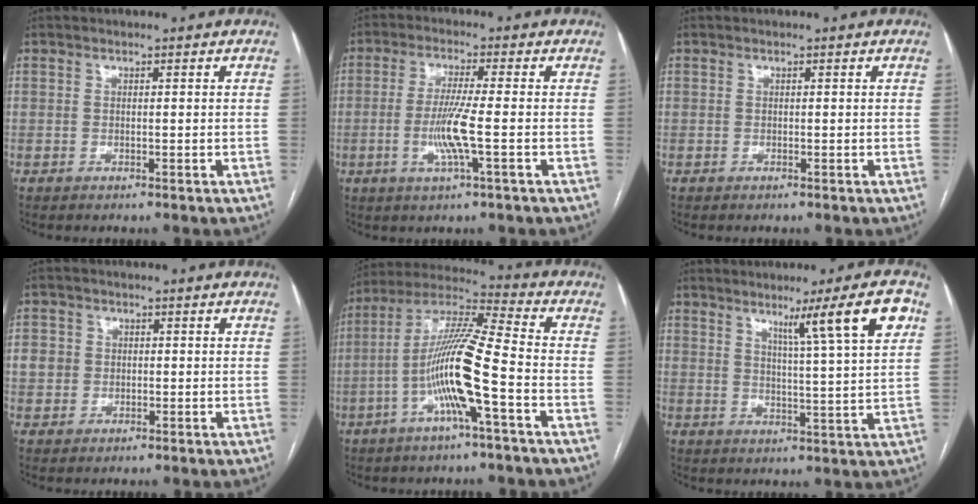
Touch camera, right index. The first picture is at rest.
{"total": 6.8, "force": [-1.6, -0.4, 6.6], "torque": [-0.135, -0.009, -0.032]}
{"total": 0.0}
{"total": 3.4, "force": [0.1, 3.3, 1.0], "torque": [-0.015, 0.013, 0.005]}
{"total": 13.7, "force": [-4.1, 0.2, 13.1], "torque": [-0.259, 0.010, -0.084]}
{"total": 10.3, "force": [5.2, -1.5, 8.7], "torque": [-0.128, -0.002, 0.079]}